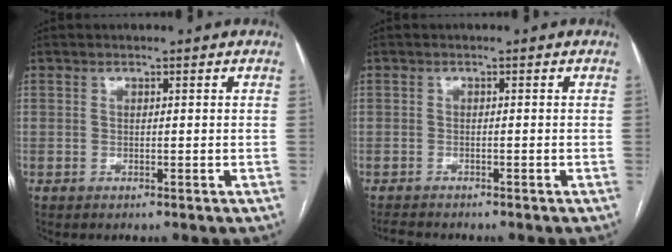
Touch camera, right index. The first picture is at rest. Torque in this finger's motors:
{"motor_torque": [-1.30, -0.74, -1.05, -0.21]}